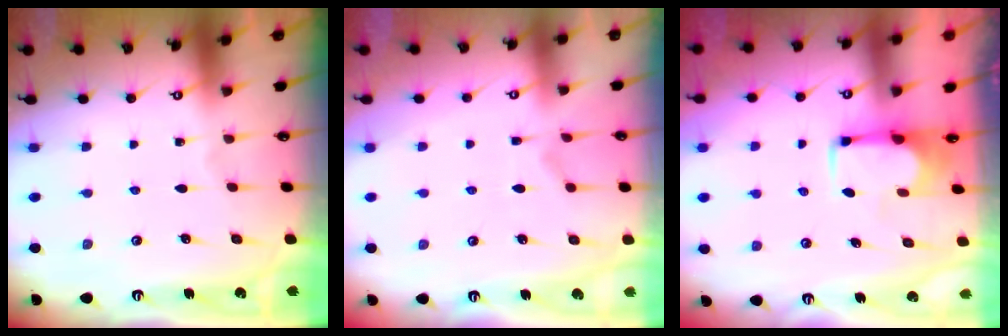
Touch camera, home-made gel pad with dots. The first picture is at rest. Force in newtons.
{"total": 3.9, "press": 3.7, "slide": 1.2}
{"total": 1.6, "press": 1.5, "slide": 0.6}